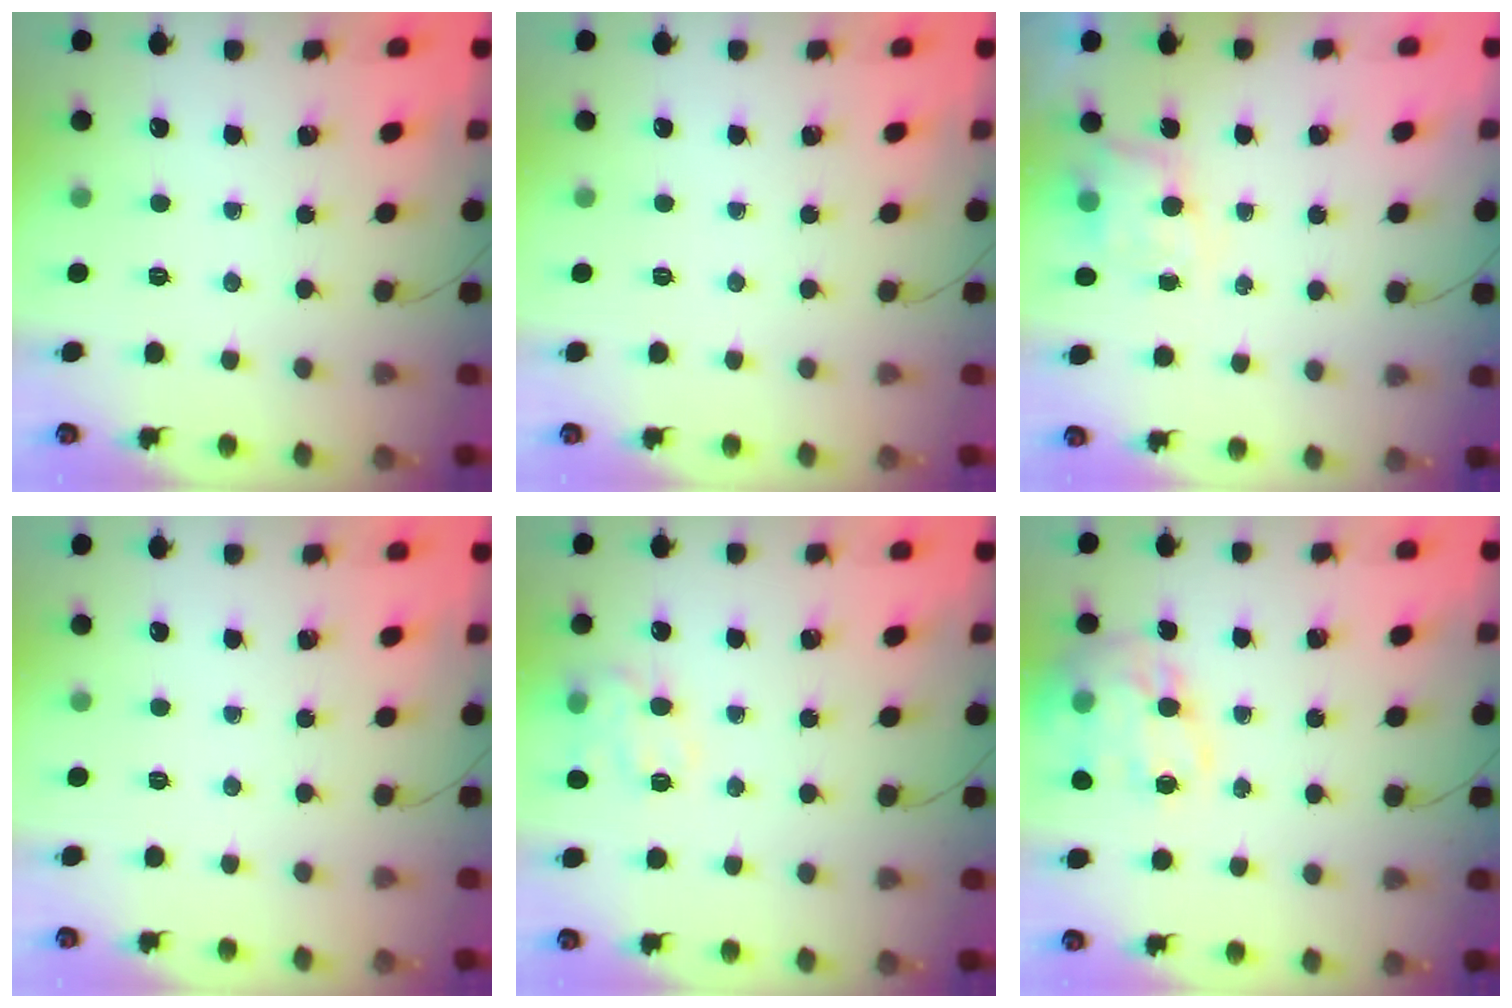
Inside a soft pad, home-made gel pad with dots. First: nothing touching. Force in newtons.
{"total": 0.0}
{"total": 6.2, "press": 6.2, "slide": 0.8}
{"total": 0.0}
{"total": 11.6, "press": 11.5, "slide": 1.7}
{"total": 18.8, "press": 18.5, "slide": 3.6}